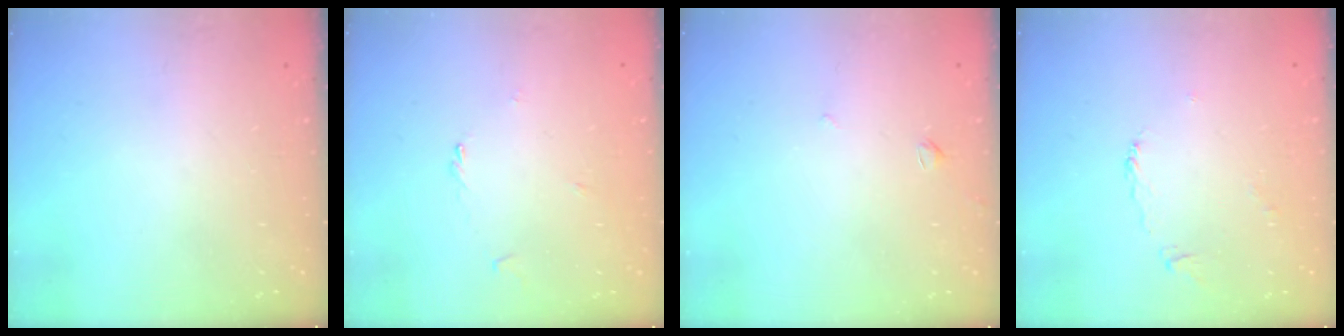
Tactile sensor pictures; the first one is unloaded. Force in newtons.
{"total": 1.2, "press": 1.1, "slide": 0.4}
{"total": 1.7, "press": 1.6, "slide": 0.5}
{"total": 2.3, "press": 2.2, "slide": 0.7}